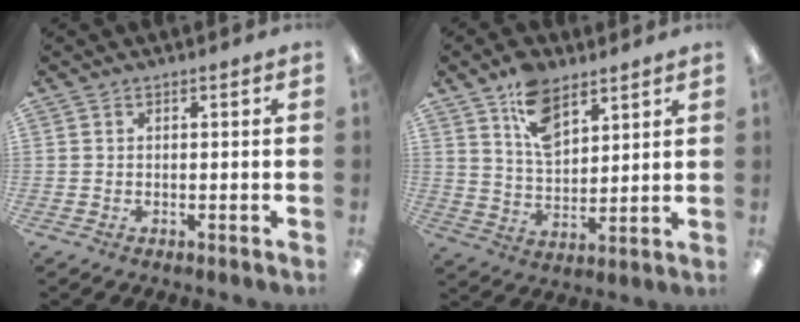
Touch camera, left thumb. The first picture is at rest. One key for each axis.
{"total": 11.0, "fx": 7.0, "fy": 6.2, "fz": 5.8, "tx": -0.102, "ty": -0.026, "tz": 0.129}